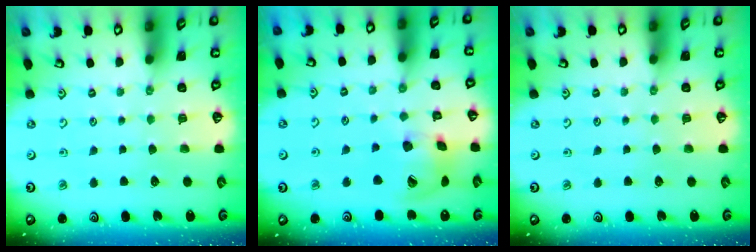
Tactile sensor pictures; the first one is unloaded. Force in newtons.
{"total": 16.9, "press": 16.8, "slide": 2.5}
{"total": 0.0}